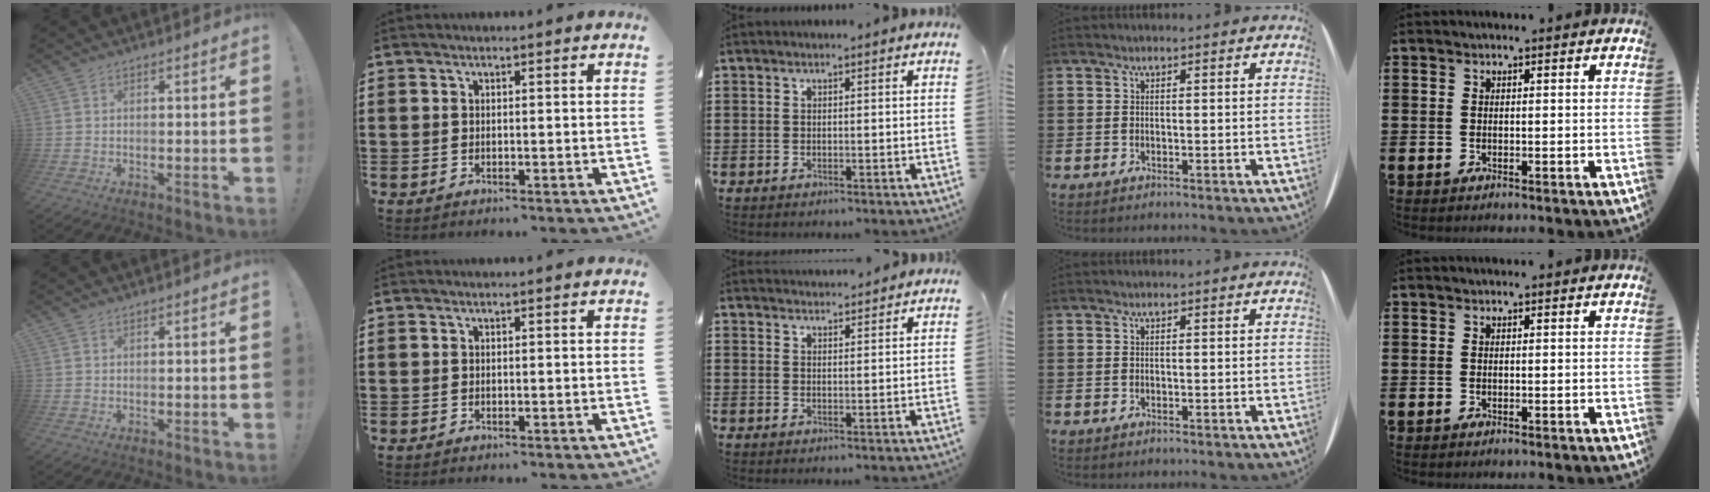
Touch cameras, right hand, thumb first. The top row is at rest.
{"middle": {"total": 2.2, "force": [2.2, 0.1, -0.1], "torque": [-0.004, 0.000, 0.044]}}